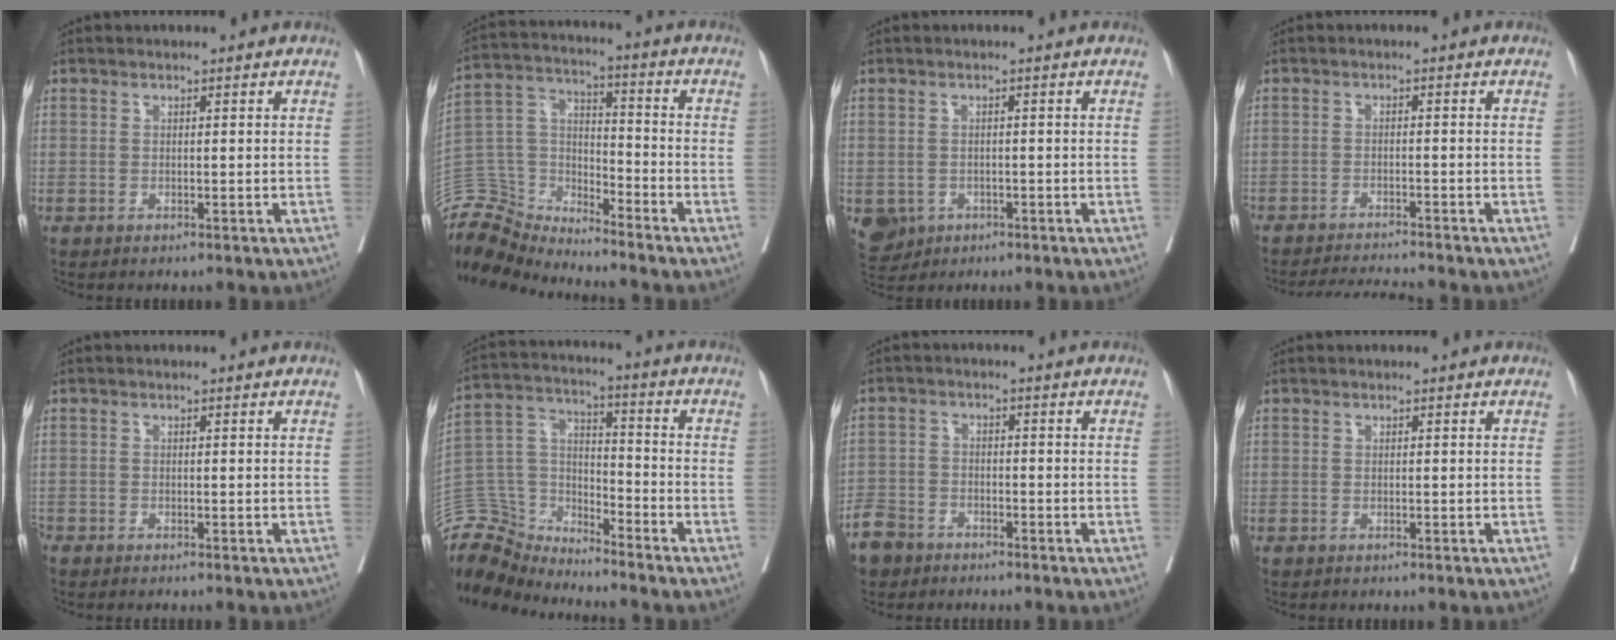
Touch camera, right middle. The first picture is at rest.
{"total": 9.3, "force": [-9.2, 0.9, -1.3], "torque": [0.021, 0.062, -0.181]}
{"total": 4.6, "force": [-2.0, 4.0, 1.1], "torque": [-0.019, 0.001, -0.025]}
{"total": 6.8, "force": [-6.5, -0.9, 1.6], "torque": [-0.017, -0.012, -0.106]}
{"total": 1.9, "force": [-1.8, -0.1, 0.6], "torque": [-0.009, -0.002, -0.032]}
{"total": 9.8, "force": [-9.5, 1.6, -1.3], "torque": [0.024, 0.060, -0.189]}
{"total": 5.5, "force": [-4.5, 3.1, 0.8], "torque": [-0.023, -0.003, -0.087]}
{"total": 0.0}